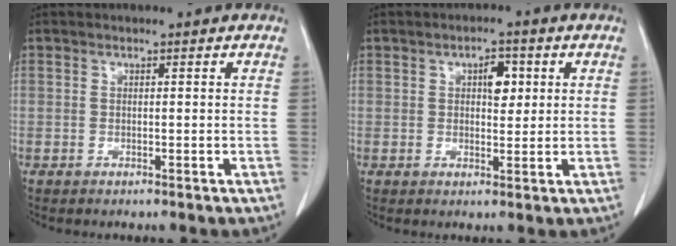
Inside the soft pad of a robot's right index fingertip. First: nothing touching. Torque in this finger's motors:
{"motor_torque": [0.08, 0.06, 0.02, 0.04]}